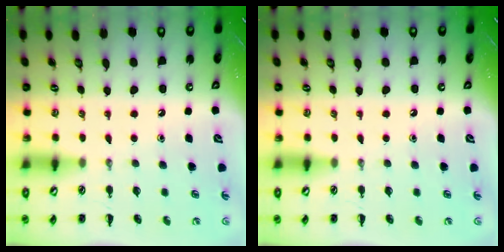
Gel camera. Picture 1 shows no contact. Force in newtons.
{"total": 0.0}